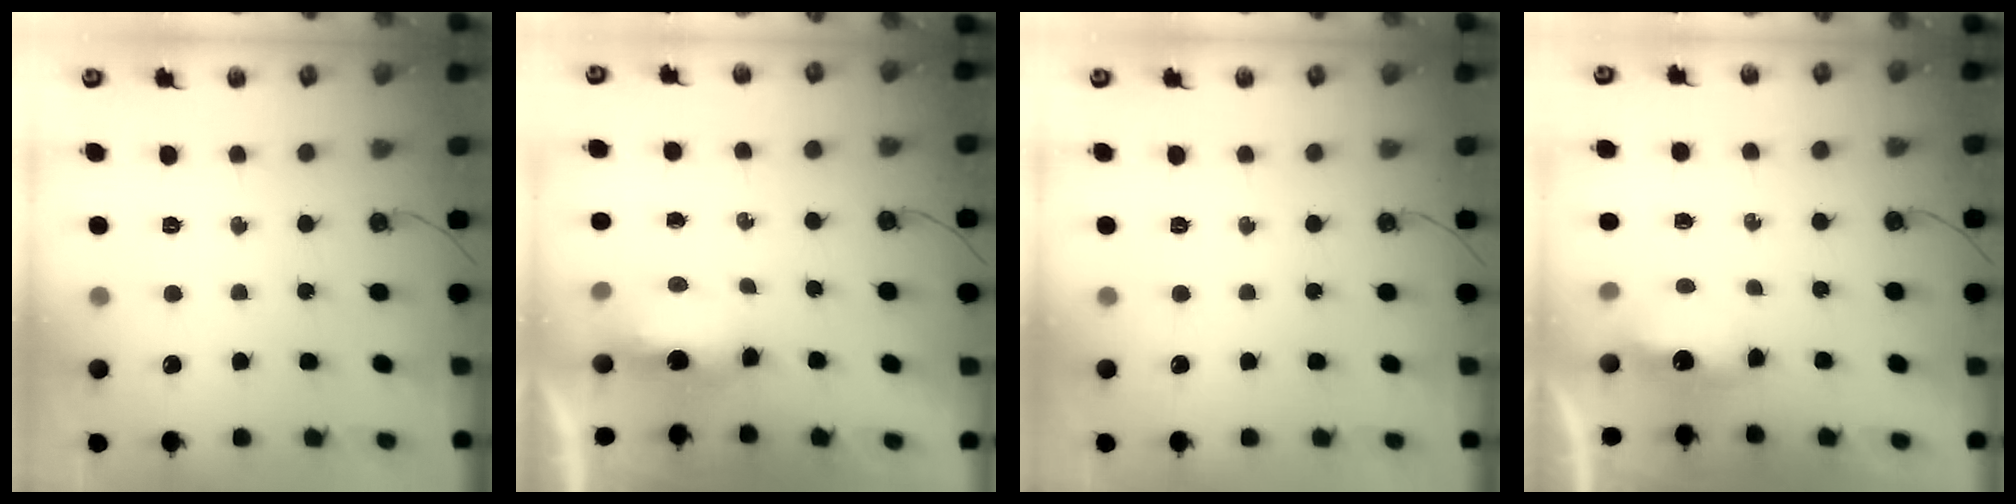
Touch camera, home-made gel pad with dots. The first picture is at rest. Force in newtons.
{"total": 7.0, "press": 6.5, "slide": 2.6}
{"total": 0.0}
{"total": 4.2, "press": 4.2, "slide": 0.5}